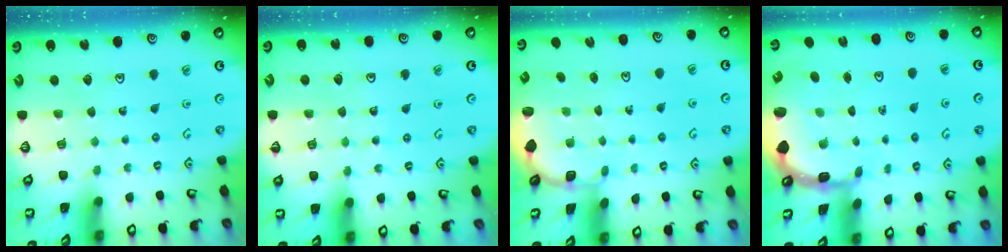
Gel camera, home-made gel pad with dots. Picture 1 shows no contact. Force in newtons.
{"total": 3.9, "press": 3.7, "slide": 1.2}
{"total": 1.8, "press": 1.6, "slide": 0.7}
{"total": 2.2, "press": 2.0, "slide": 1.0}